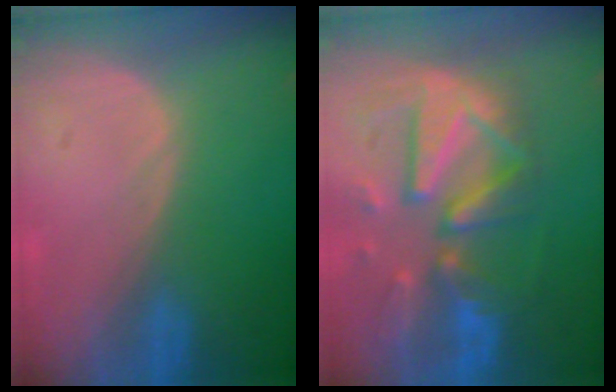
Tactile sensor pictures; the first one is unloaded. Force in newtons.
{"total": 12.4, "press": 10.8, "slide": 6.1}